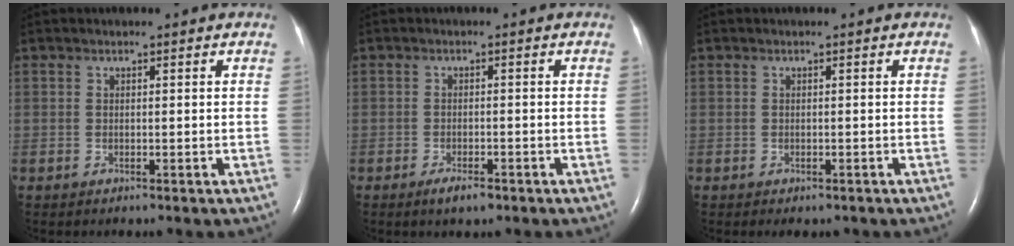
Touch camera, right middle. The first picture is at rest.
{"total": 2.6, "force": [-1.8, 0.8, 1.8], "torque": [-0.038, -0.003, -0.028]}
{"total": 1.1, "force": [-0.8, 0.5, 0.5], "torque": [-0.008, -0.002, -0.007]}